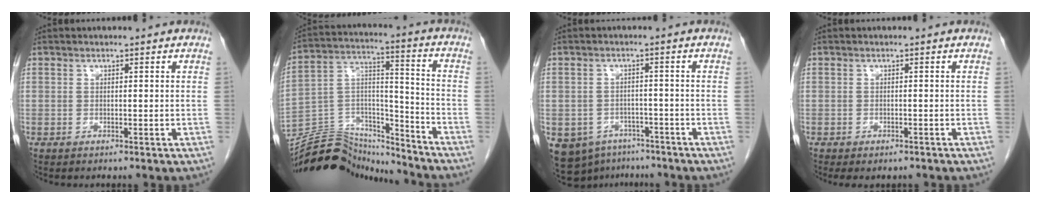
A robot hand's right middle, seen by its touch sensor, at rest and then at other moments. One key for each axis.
{"total": 17.8, "fx": -17.4, "fy": 3.1, "fz": 1.8, "tx": -0.035, "ty": 0.055, "tz": -0.290}
{"total": 10.0, "fx": -6.4, "fy": 7.2, "fz": 2.9, "tx": -0.066, "ty": 0.002, "tz": -0.083}
{"total": 2.8, "fx": -2.2, "fy": 1.2, "fz": 1.2, "tx": -0.012, "ty": -0.005, "tz": -0.026}